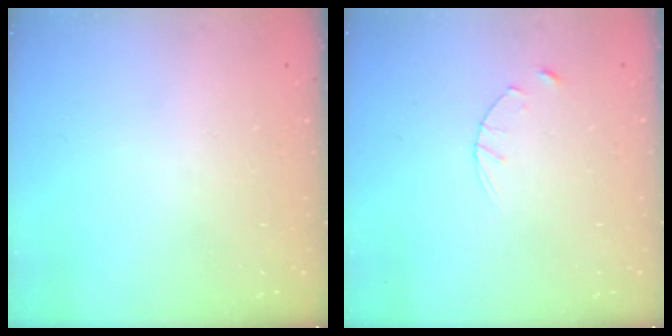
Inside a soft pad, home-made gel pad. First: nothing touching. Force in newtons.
{"total": 2.8, "press": 2.8, "slide": 0.4}